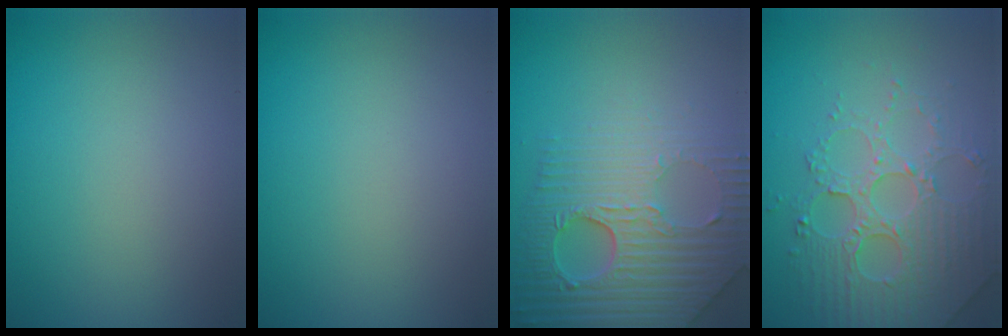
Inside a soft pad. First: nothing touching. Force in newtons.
{"total": 0.0}
{"total": 7.6, "press": 5.9, "slide": 4.8}
{"total": 4.4, "press": 4.3, "slide": 1.1}